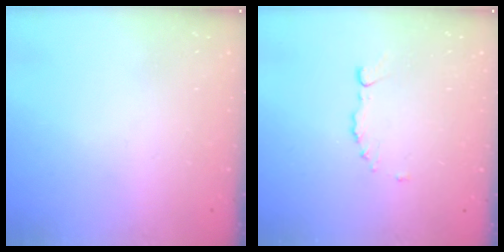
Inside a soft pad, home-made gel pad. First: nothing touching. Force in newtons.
{"total": 2.3, "press": 2.2, "slide": 0.7}